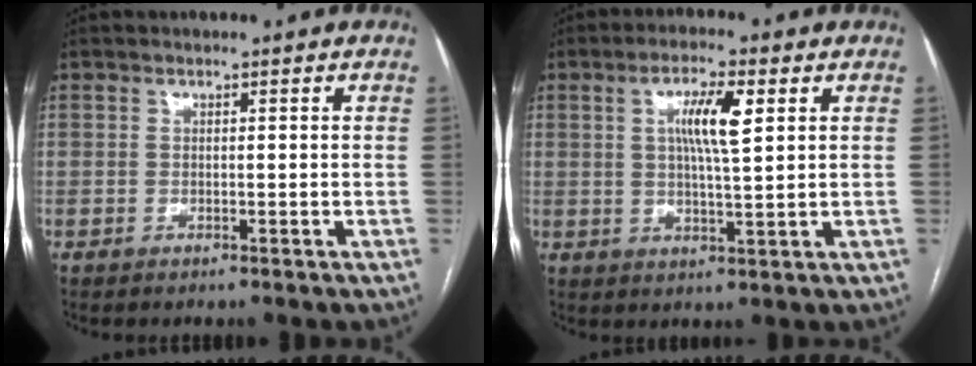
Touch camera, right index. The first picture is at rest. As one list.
[{"total": 6.8, "force": [2.0, 0.9, 6.4], "torque": [-0.118, 0.005, 0.035]}]